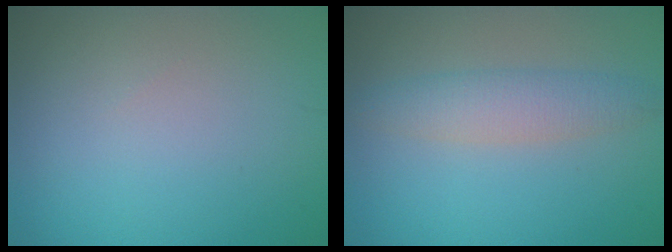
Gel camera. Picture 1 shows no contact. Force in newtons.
{"total": 3.0, "press": 3.0, "slide": 0.0}